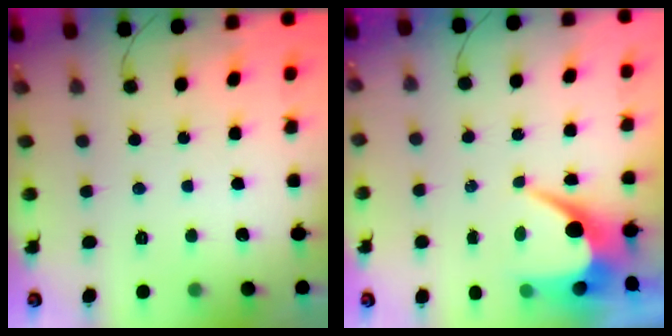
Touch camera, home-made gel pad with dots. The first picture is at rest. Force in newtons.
{"total": 7.6, "press": 7.5, "slide": 0.6}